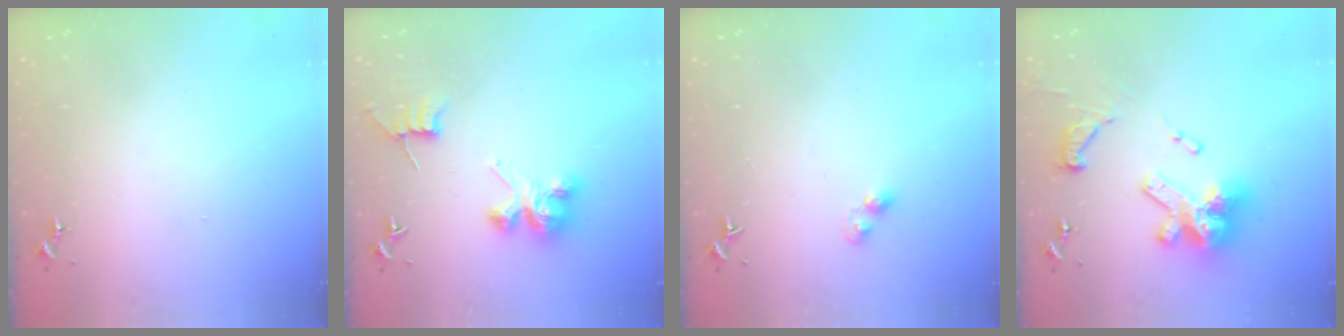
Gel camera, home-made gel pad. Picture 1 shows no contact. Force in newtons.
{"total": 8.5, "press": 8.4, "slide": 0.8}
{"total": 3.3, "press": 3.2, "slide": 0.5}
{"total": 20.9, "press": 20.8, "slide": 1.9}